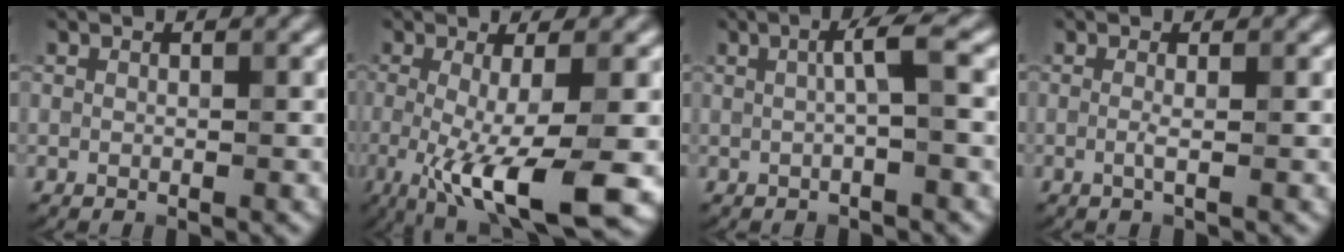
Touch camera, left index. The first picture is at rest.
{"total": 9.1, "force": [-2.6, 2.0, 8.5], "torque": [-0.147, -0.020, -0.040]}
{"total": 2.7, "force": [0.2, 0.4, 2.6], "torque": [-0.046, 0.009, 0.000]}
{"total": 1.0, "force": [-0.1, 0.2, 1.0], "torque": [-0.019, -0.004, -0.006]}